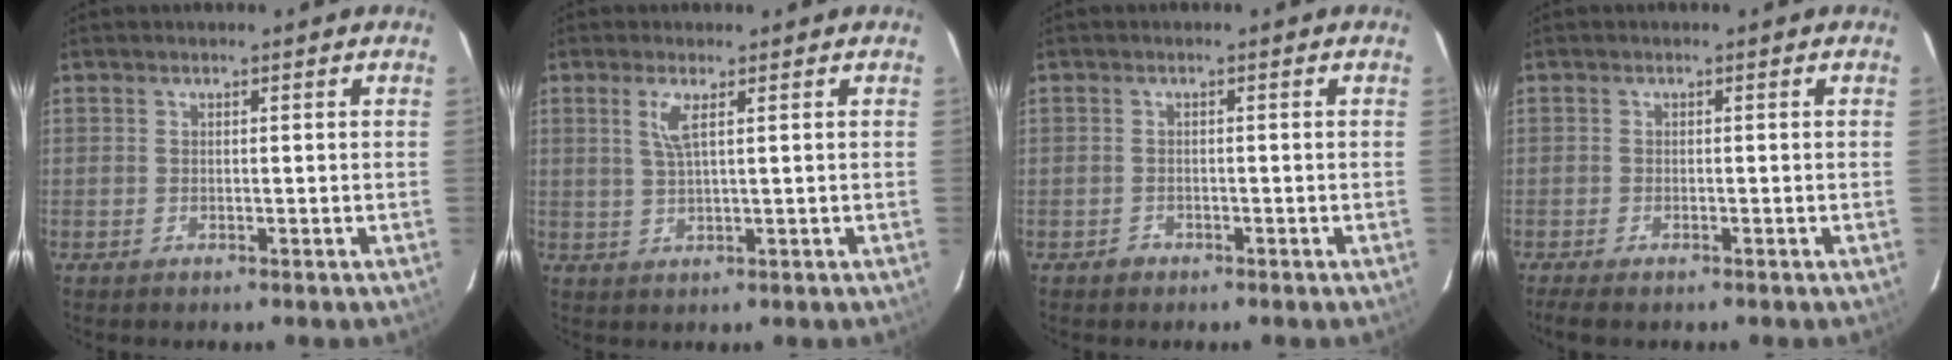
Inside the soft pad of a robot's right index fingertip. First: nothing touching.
{"total": 3.1, "force": [1.3, 0.2, 2.8], "torque": [-0.059, -0.001, 0.027]}
{"total": 1.3, "force": [-0.8, 1.0, 0.0], "torque": [-0.002, 0.005, -0.012]}
{"total": 3.2, "force": [-2.5, 0.8, 1.9], "torque": [-0.045, -0.012, -0.044]}